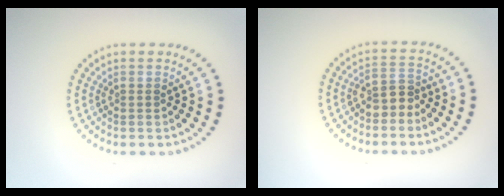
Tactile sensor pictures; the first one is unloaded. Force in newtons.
{"total": 2.1, "press": 1.9, "slide": 0.9}